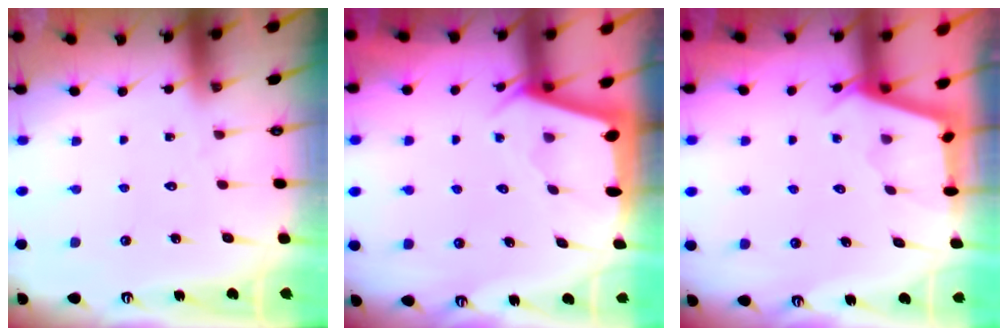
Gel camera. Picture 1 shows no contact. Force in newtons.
{"total": 2.4, "press": 2.4, "slide": 0.3}
{"total": 2.9, "press": 2.9, "slide": 0.3}